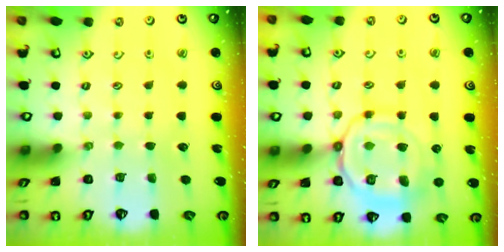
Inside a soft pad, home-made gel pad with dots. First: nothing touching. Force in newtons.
{"total": 14.3, "press": 14.2, "slide": 1.4}